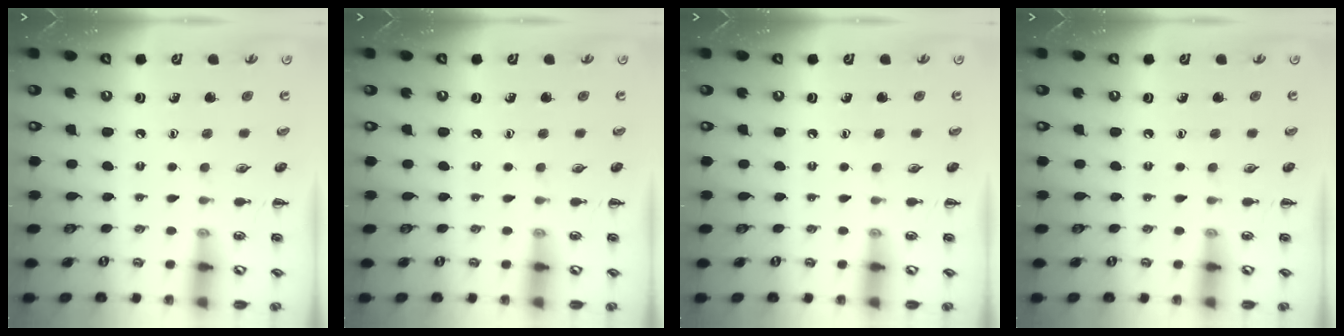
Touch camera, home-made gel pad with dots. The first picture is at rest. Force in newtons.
{"total": 0.0}
{"total": 0.0}
{"total": 0.0}